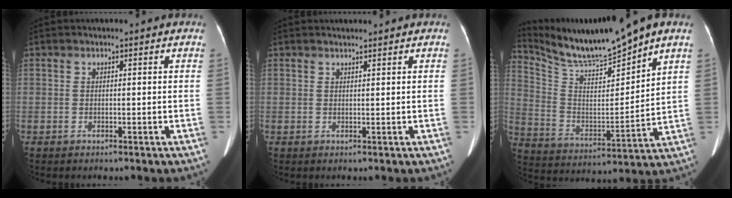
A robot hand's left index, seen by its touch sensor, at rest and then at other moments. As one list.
[{"total": 1.3, "force": [1.2, -0.1, 0.3], "torque": [-0.008, 0.007, 0.026]}, {"total": 13.1, "force": [12.0, -1.0, 5.3], "torque": [-0.112, 0.002, 0.233]}]